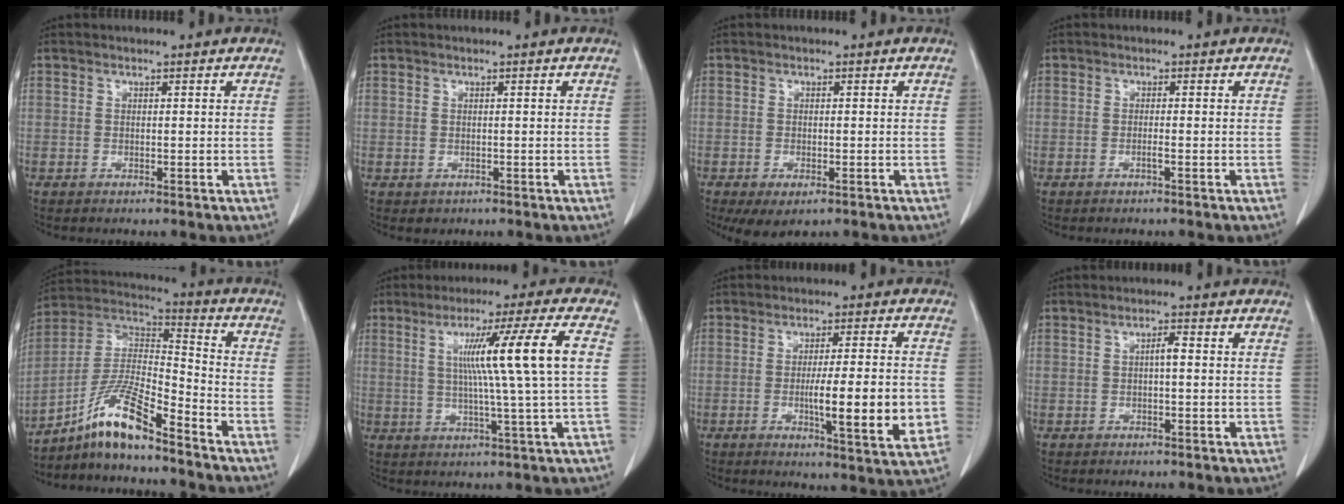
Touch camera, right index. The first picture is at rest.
{"total": 0.8, "force": [-0.2, 0.8, 0.1], "torque": [-0.003, 0.003, 0.001]}
{"total": 4.0, "force": [-2.2, 1.9, 2.8], "torque": [-0.046, -0.010, -0.025]}
{"total": 0.8, "force": [-0.4, -0.1, 0.6], "torque": [-0.012, 0.001, -0.007]}
{"total": 11.8, "force": [-8.5, 1.2, 8.0], "torque": [-0.165, 0.011, -0.156]}
{"total": 11.9, "force": [2.0, -2.3, 11.5], "torque": [-0.182, 0.008, 0.038]}
{"total": 11.4, "force": [-2.1, 0.7, 11.2], "torque": [-0.160, -0.014, -0.033]}
{"total": 1.7, "force": [0.0, 0.3, 1.7], "torque": [-0.028, 0.005, 0.000]}